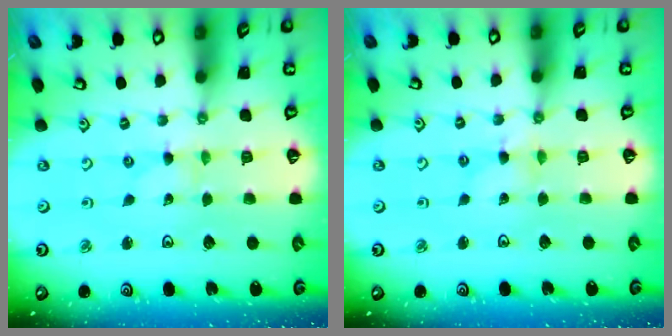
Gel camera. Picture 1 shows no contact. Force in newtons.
{"total": 1.1, "press": 1.1, "slide": 0.1}